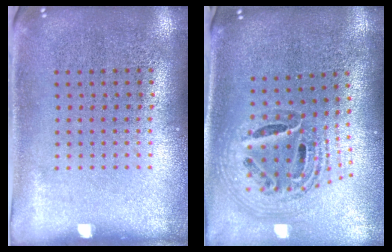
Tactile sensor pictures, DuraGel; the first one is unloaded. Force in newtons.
{"total": 1.6, "press": 1.4, "slide": 0.8}